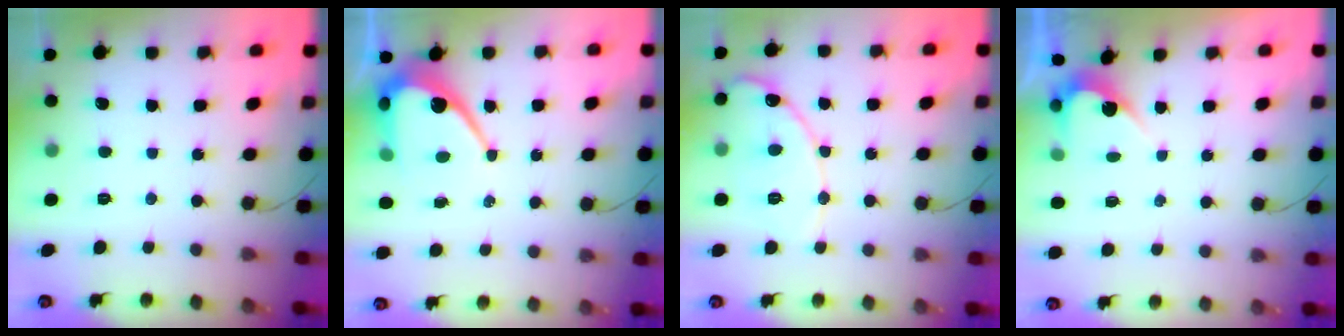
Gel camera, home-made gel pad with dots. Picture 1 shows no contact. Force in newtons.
{"total": 10.2, "press": 10.1, "slide": 0.9}
{"total": 12.7, "press": 12.6, "slide": 1.1}
{"total": 2.9, "press": 2.9, "slide": 0.1}